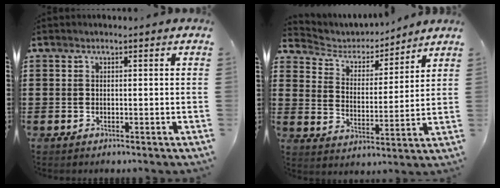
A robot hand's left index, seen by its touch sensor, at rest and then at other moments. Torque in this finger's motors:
{"motor_torque": [1.07, -1.07, 0.02, -0.03]}